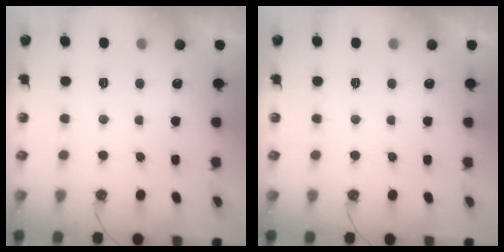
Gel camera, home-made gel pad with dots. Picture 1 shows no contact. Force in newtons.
{"total": 0.0}